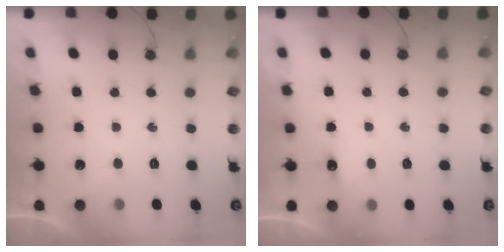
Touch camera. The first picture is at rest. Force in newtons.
{"total": 3.2, "press": 3.2, "slide": 0.5}